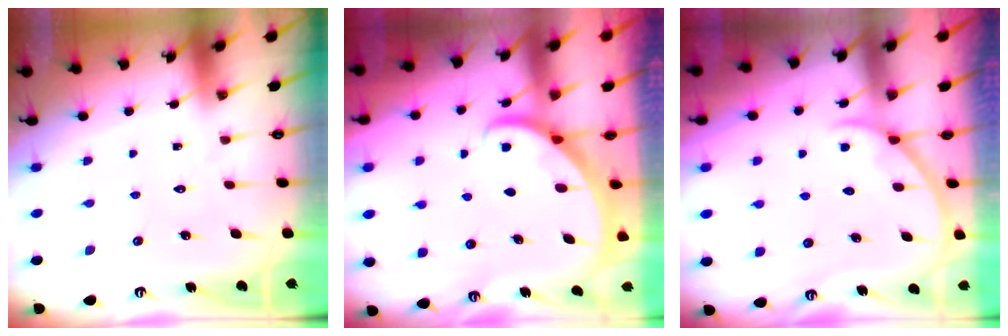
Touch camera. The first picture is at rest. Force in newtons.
{"total": 2.6, "press": 2.6, "slide": 0.3}
{"total": 2.0, "press": 2.0, "slide": 0.1}